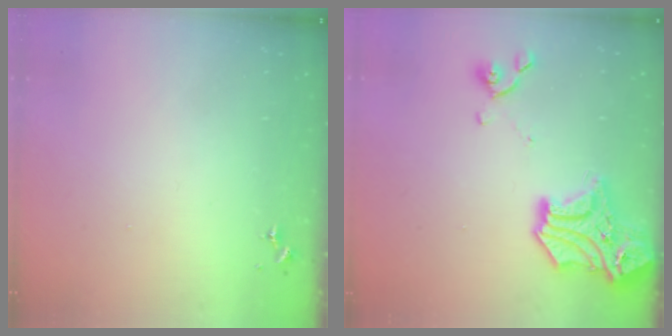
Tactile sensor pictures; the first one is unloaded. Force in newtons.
{"total": 18.6, "press": 18.5, "slide": 1.4}